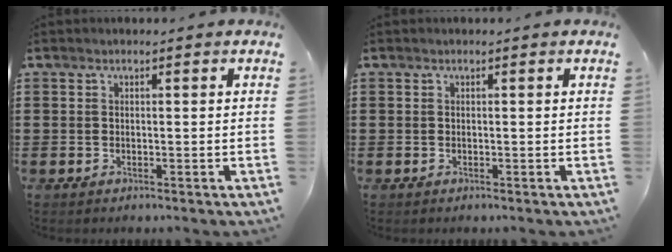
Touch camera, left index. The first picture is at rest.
{"total": 0.0}